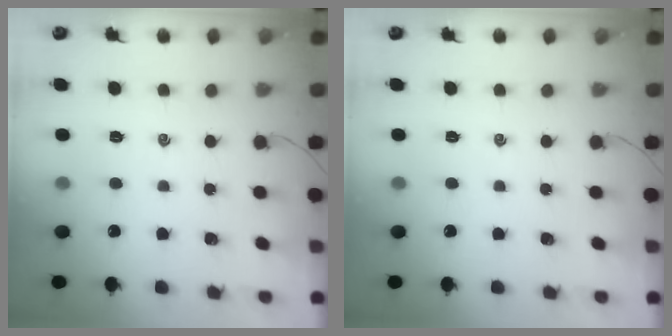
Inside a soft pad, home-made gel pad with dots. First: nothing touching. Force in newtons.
{"total": 0.0}